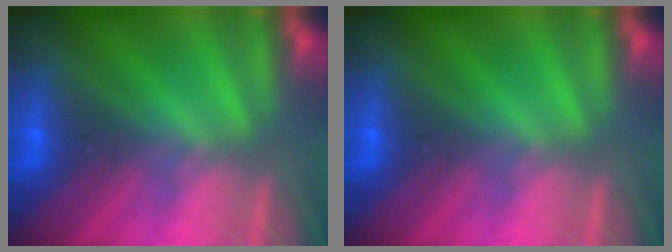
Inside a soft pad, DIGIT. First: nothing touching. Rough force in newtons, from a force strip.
{"total": 0.0}